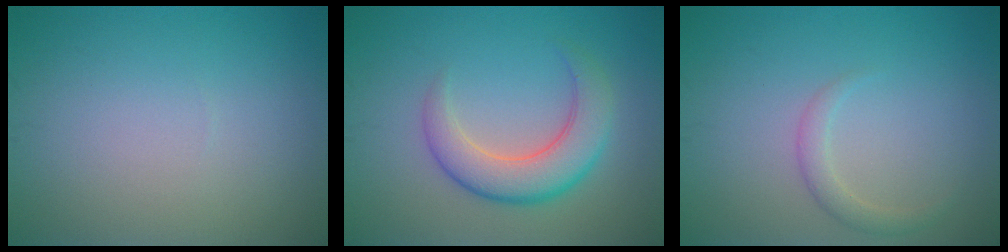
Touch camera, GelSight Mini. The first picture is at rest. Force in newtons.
{"total": 5.1, "press": 5.1, "slide": 0.4}
{"total": 1.5, "press": 1.5, "slide": 0.0}